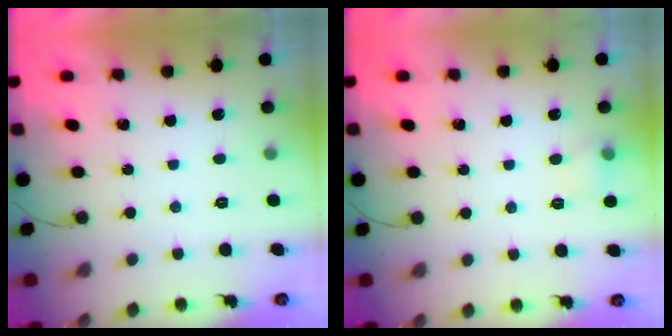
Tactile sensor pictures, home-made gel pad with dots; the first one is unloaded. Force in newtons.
{"total": 4.7, "press": 4.6, "slide": 0.9}